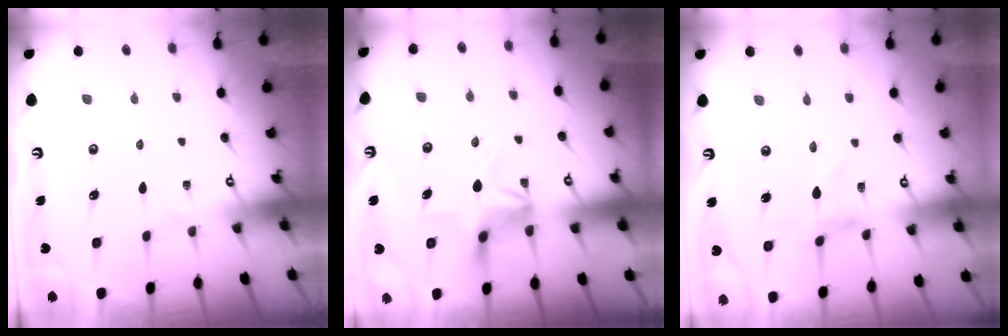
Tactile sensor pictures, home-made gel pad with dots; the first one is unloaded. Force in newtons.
{"total": 5.1, "press": 5.1, "slide": 0.6}
{"total": 0.0}